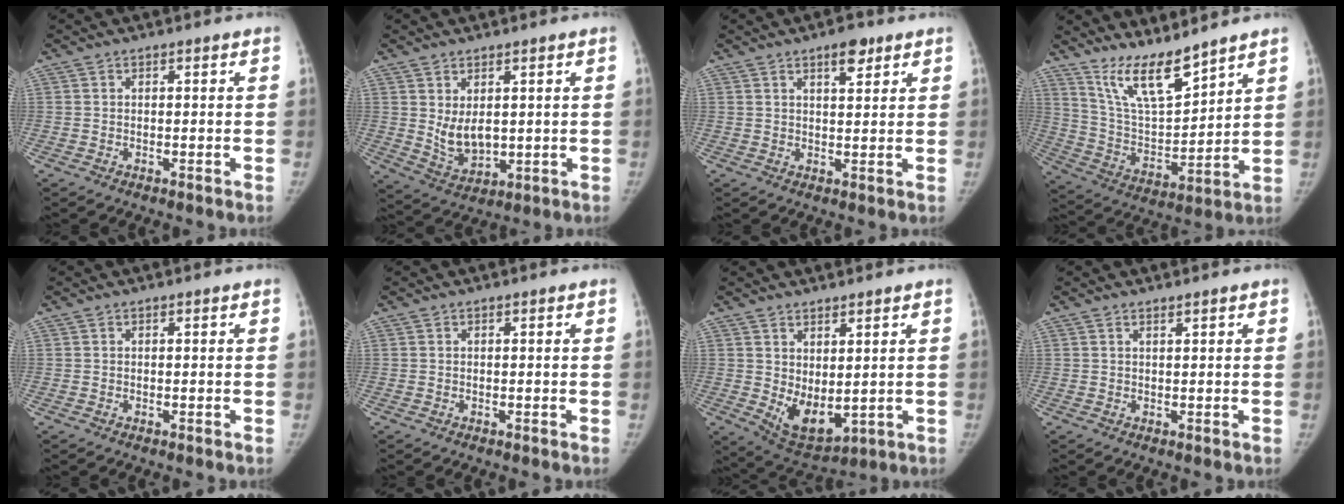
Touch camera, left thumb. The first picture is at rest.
{"total": 6.8, "force": [1.2, 4.0, 5.3], "torque": [-0.077, -0.020, 0.040]}
{"total": 4.5, "force": [2.8, 1.7, 3.0], "torque": [-0.034, -0.015, 0.041]}
{"total": 12.5, "force": [10.2, 2.7, 6.7], "torque": [-0.103, -0.073, 0.203]}
{"total": 0.0}
{"total": 0.0}
{"total": 8.5, "force": [0.9, 4.3, 7.2], "torque": [-0.103, -0.025, 0.040]}
{"total": 0.8, "force": [0.7, 0.1, 0.4], "torque": [-0.007, -0.005, 0.013]}